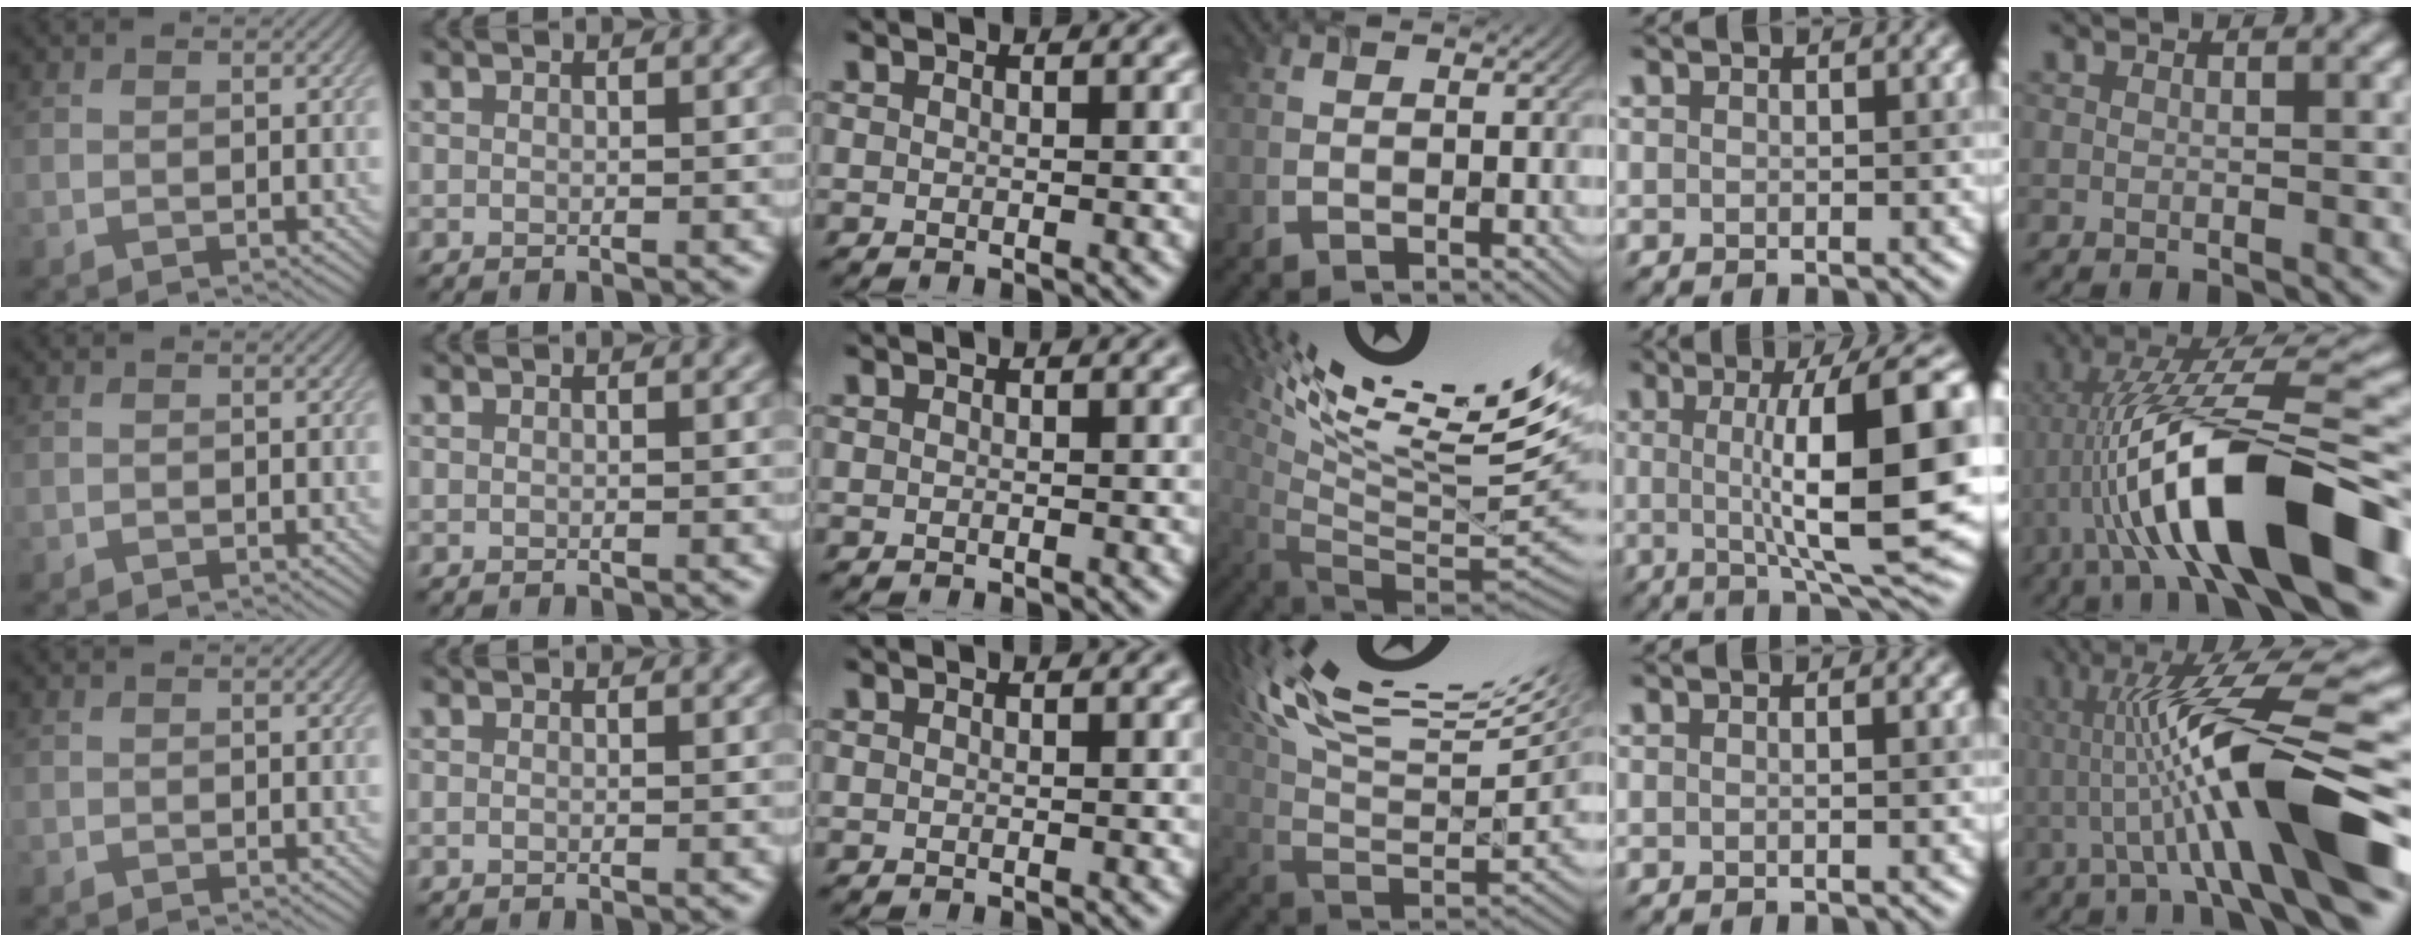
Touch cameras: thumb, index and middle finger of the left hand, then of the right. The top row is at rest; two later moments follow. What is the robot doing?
{"motion": "screw", "object": "timer"}